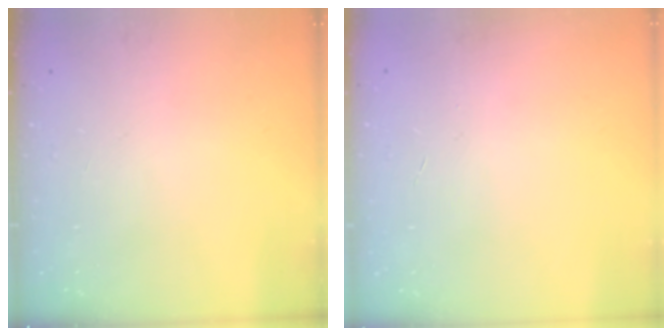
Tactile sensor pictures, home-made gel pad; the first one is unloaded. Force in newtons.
{"total": 0.0}